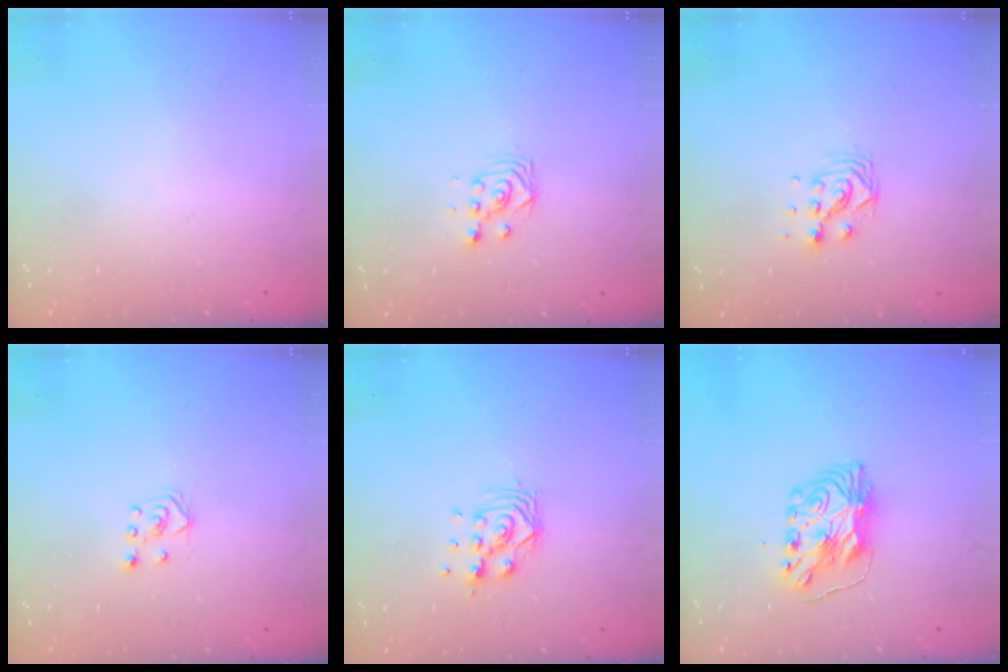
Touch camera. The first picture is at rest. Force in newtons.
{"total": 2.9, "press": 2.9, "slide": 0.4}
{"total": 6.8, "press": 6.8, "slide": 0.4}
{"total": 3.6, "press": 3.6, "slide": 0.4}
{"total": 7.8, "press": 7.8, "slide": 0.6}
{"total": 7.7, "press": 7.7, "slide": 0.8}